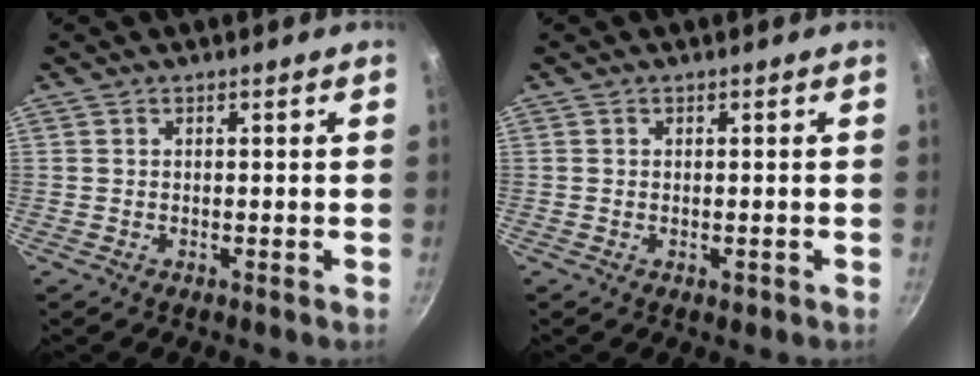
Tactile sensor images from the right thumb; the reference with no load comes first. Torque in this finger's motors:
{"motor_torque": [0.45, 0.24, 0.39, -0.31, 0.03]}